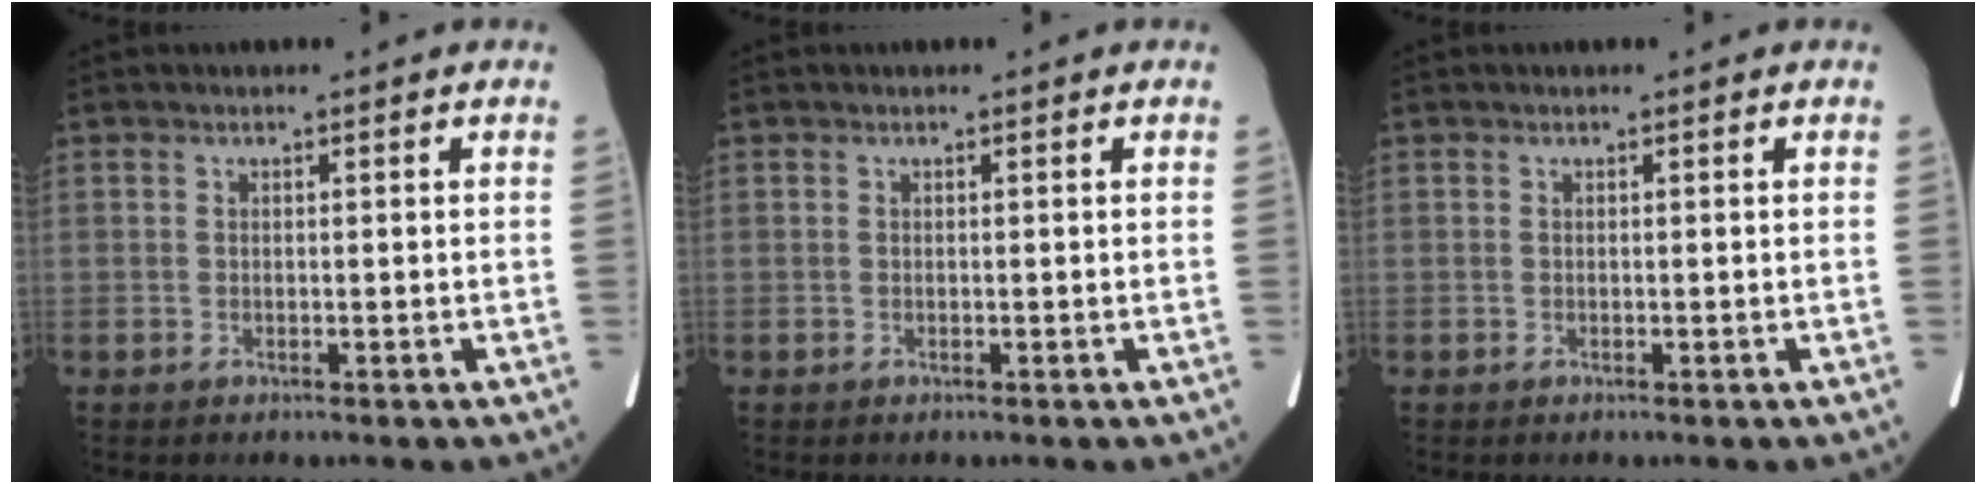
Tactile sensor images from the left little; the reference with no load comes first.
{"total": 0.0}
{"total": 0.0}